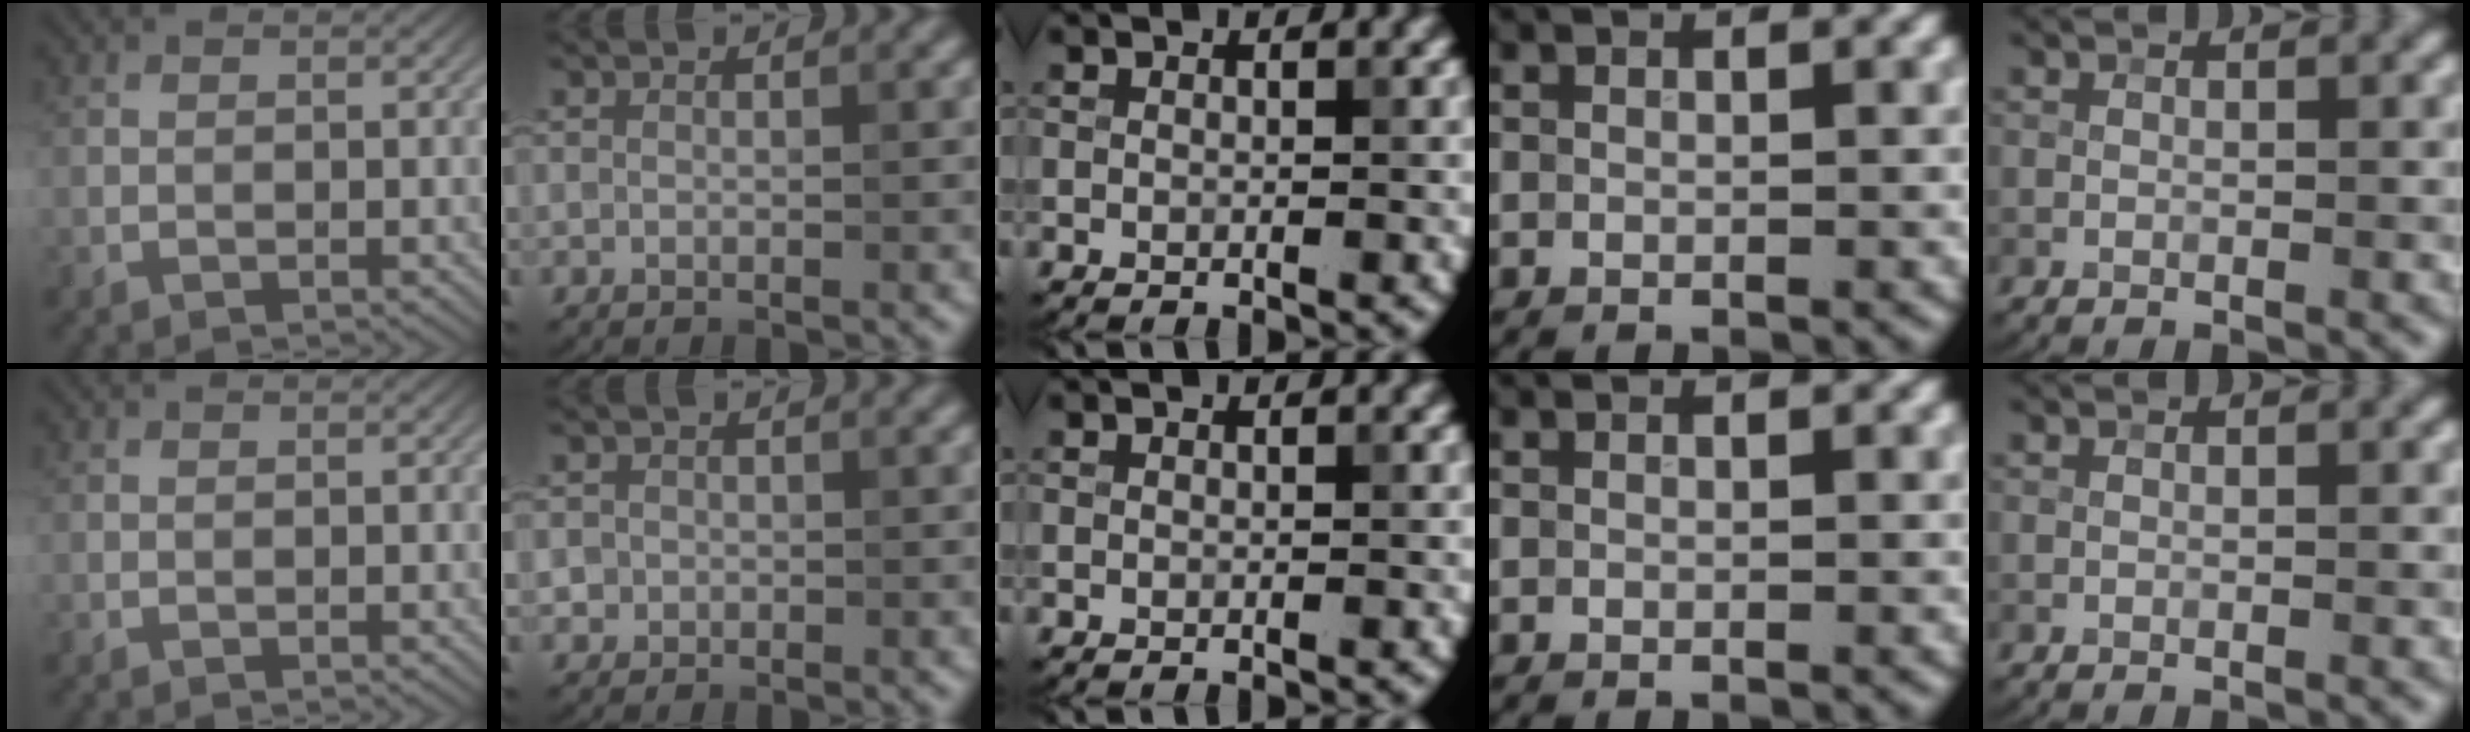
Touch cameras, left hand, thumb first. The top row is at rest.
{"index": {"total": 1.6, "force": [0.2, 1.6, 0.3], "torque": [0.020, 0.017, -0.019]}}